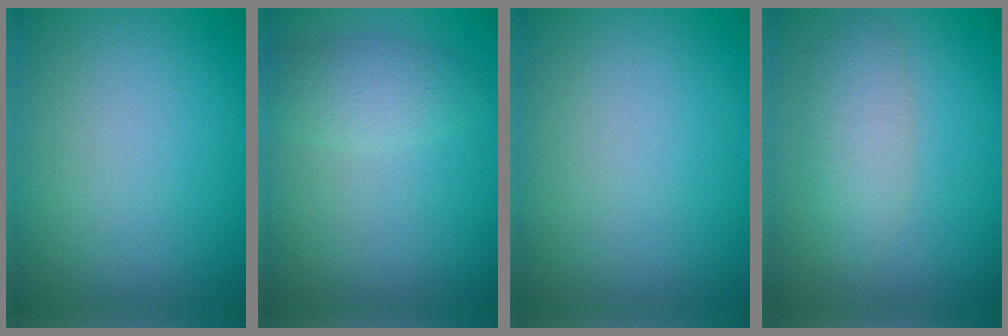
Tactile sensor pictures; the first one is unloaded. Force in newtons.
{"total": 2.5, "press": 2.5, "slide": 0.1}
{"total": 0.0}
{"total": 2.9, "press": 2.9, "slide": 0.1}